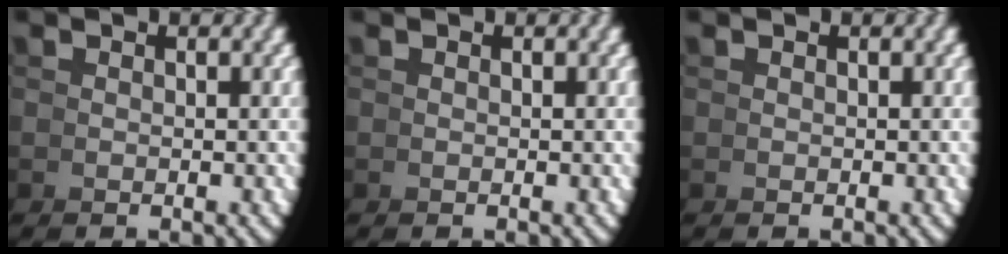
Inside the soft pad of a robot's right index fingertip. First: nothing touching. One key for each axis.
{"total": 0.0}
{"total": 0.0}